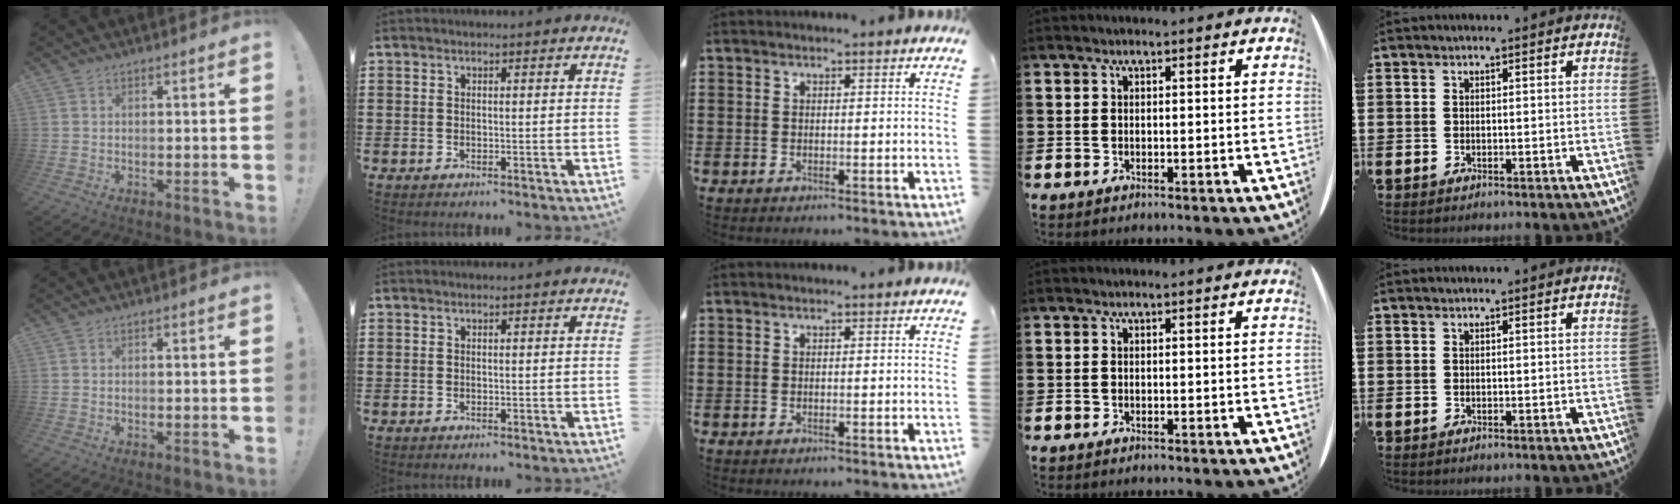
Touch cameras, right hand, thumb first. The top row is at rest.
{}